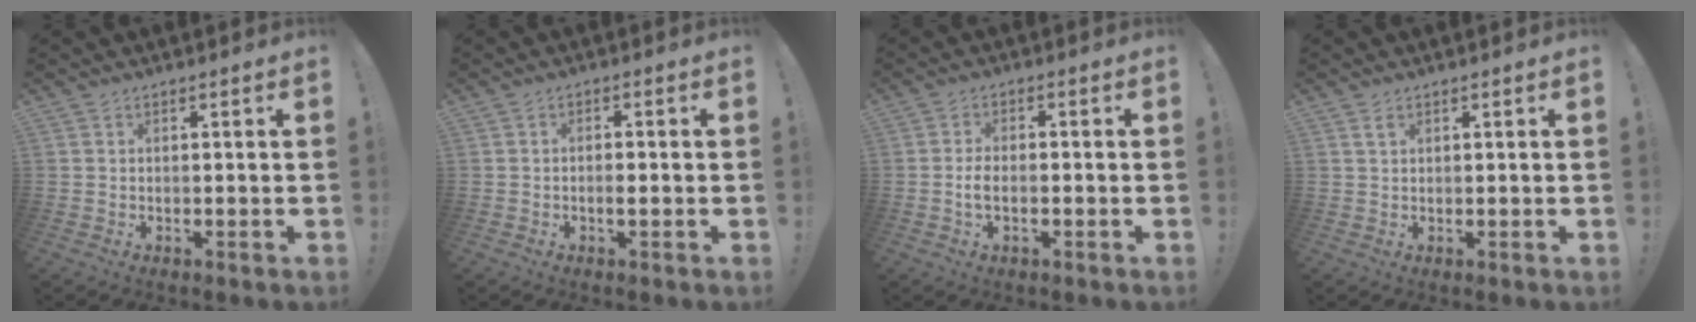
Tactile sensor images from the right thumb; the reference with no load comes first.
{"total": 2.2, "force": [-0.9, 0.5, 1.9], "torque": [-0.029, 0.000, -0.017]}
{"total": 3.5, "force": [-1.1, 1.5, 3.0], "torque": [-0.063, 0.002, -0.020]}
{"total": 1.8, "force": [0.9, 0.4, 1.4], "torque": [-0.026, 0.000, 0.015]}